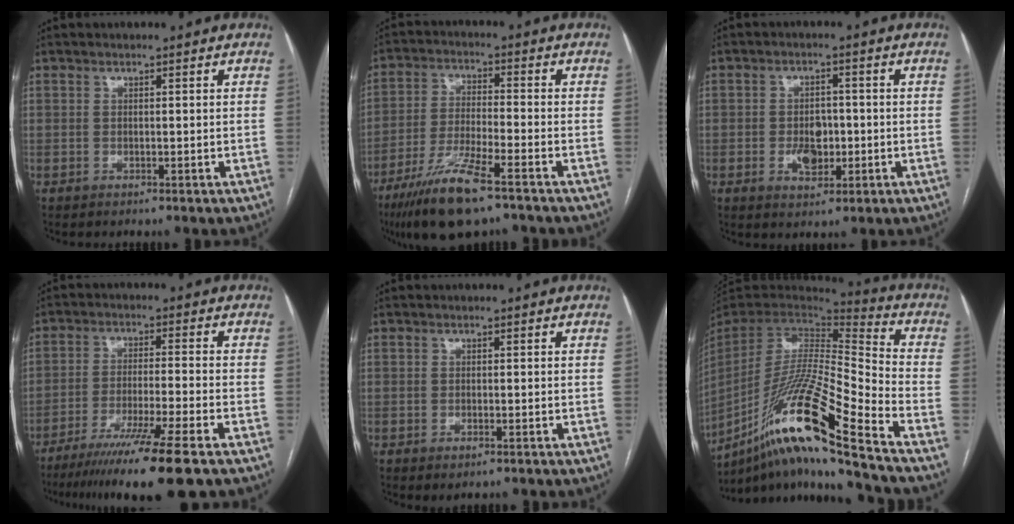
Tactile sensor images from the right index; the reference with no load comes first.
{"total": 11.8, "force": [-7.8, 1.4, 8.7], "torque": [-0.173, -0.027, -0.142]}
{"total": 4.8, "force": [-1.1, 3.0, 3.6], "torque": [-0.061, 0.005, -0.010]}
{"total": 13.7, "force": [-9.9, -1.6, 9.4], "torque": [-0.156, -0.044, -0.161]}
{"total": 1.5, "force": [-0.8, 0.5, 1.1], "torque": [-0.015, -0.002, -0.007]}
{"total": 24.2, "force": [-16.4, -1.1, 17.7], "torque": [-0.342, -0.038, -0.307]}